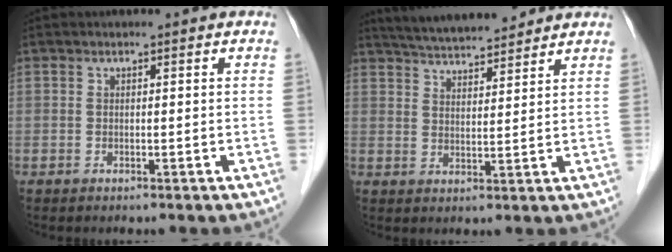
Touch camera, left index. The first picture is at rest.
{"total": 11.0, "force": [10.1, 1.5, 4.0], "torque": [-0.068, 0.019, 0.160]}